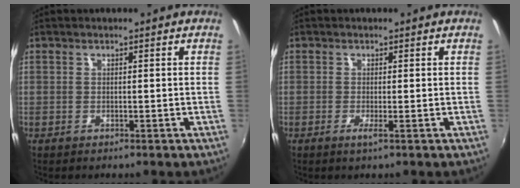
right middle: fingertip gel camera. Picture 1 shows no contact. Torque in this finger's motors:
{"motor_torque": [-0.04, -0.10, -0.08, 0.00]}